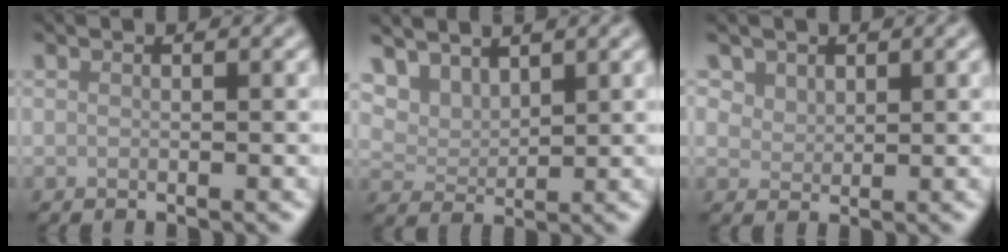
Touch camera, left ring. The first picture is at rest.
{"total": 3.5, "force": [2.8, 1.5, 1.4], "torque": [-0.032, -0.010, 0.064]}
{"total": 2.9, "force": [2.0, 1.9, 1.0], "torque": [-0.035, -0.007, 0.046]}